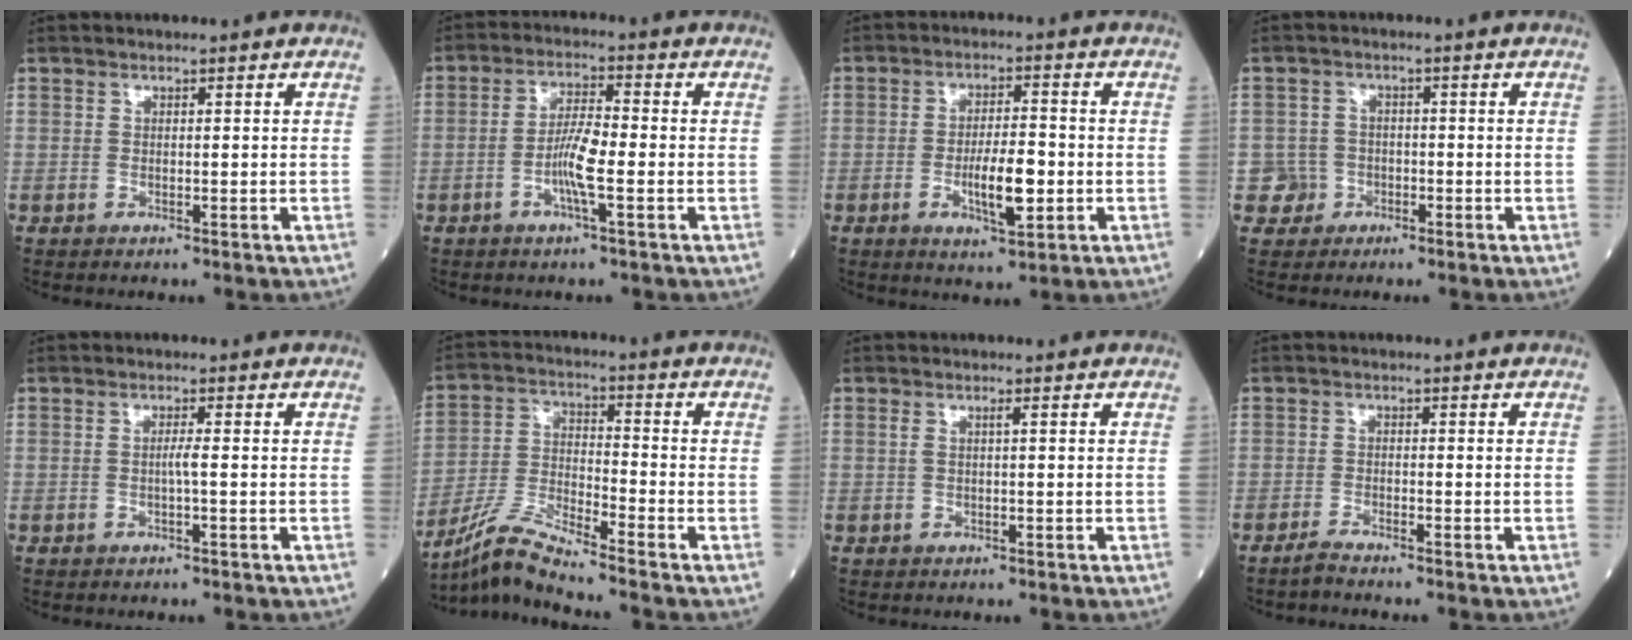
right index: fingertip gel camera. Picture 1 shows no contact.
{"total": 5.7, "force": [-1.7, 0.4, 5.5], "torque": [-0.112, 0.001, -0.034]}
{"total": 6.9, "force": [-1.6, 1.8, 6.4], "torque": [-0.114, -0.002, -0.024]}
{"total": 3.3, "force": [-1.3, 2.9, -0.6], "torque": [0.017, 0.015, -0.026]}
{"total": 1.1, "force": [-0.3, -0.3, 1.1], "torque": [-0.019, 0.000, -0.006]}
{"total": 8.4, "force": [-7.7, -1.6, 2.9], "torque": [-0.074, -0.019, -0.151]}
{"total": 0.9, "force": [0.2, -0.1, 0.8], "torque": [-0.020, 0.006, 0.004]}
{"total": 1.6, "force": [-1.5, -0.4, 0.4], "torque": [-0.017, -0.006, -0.031]}